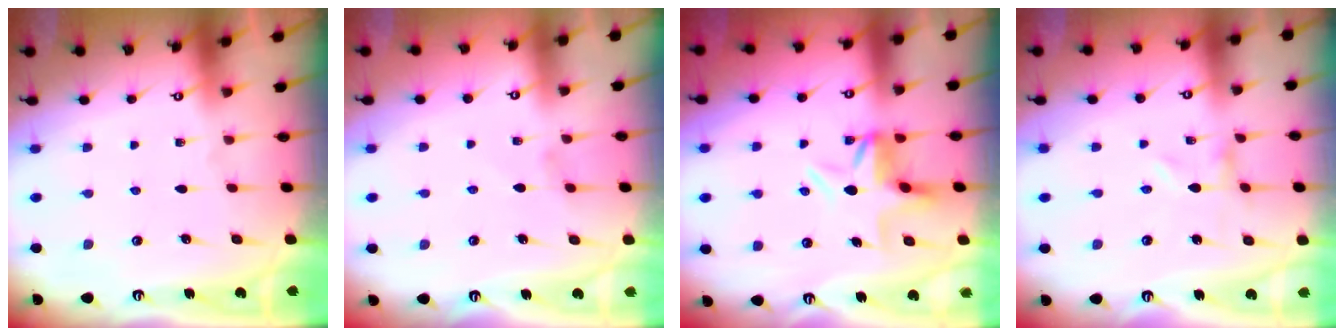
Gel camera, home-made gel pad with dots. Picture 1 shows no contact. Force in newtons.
{"total": 0.9, "press": 0.8, "slide": 0.4}
{"total": 6.0, "press": 5.9, "slide": 0.9}
{"total": 0.0}